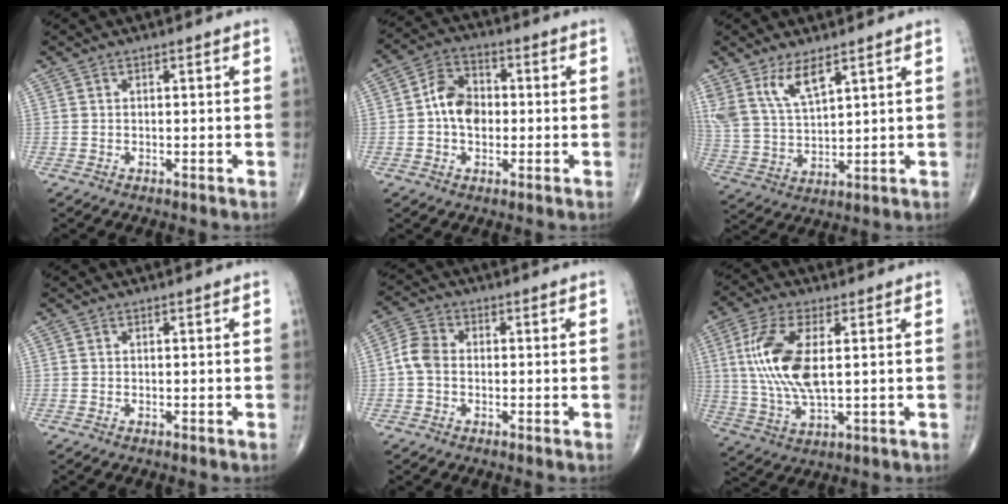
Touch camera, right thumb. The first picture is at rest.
{"total": 8.0, "force": [-0.3, 5.8, 5.5], "torque": [-0.078, 0.020, -0.015]}
{"total": 8.9, "force": [5.6, 3.4, 6.1], "torque": [-0.116, -0.026, 0.123]}
{"total": 0.0}
{"total": 4.8, "force": [-0.5, 3.6, 3.1], "torque": [-0.058, 0.013, -0.020]}
{"total": 13.3, "force": [2.1, 5.5, 11.9], "torque": [-0.263, -0.007, 0.046]}